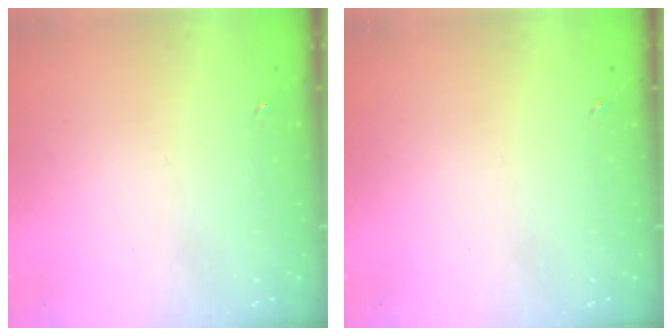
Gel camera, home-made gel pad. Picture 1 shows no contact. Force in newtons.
{"total": 0.0}